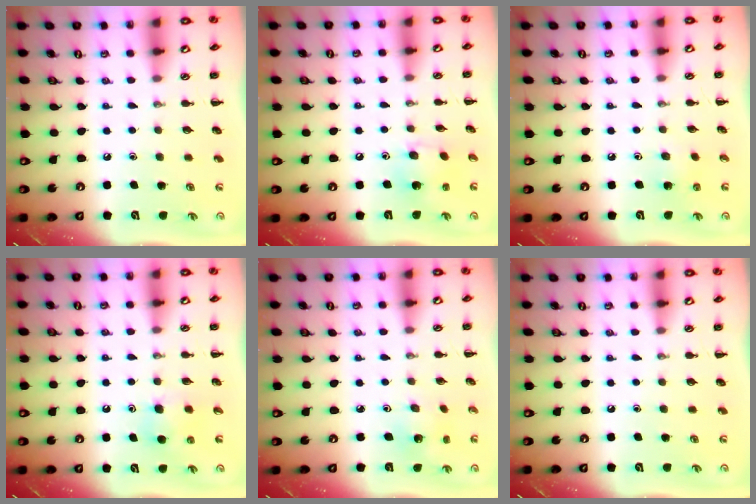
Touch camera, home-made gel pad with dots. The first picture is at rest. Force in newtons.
{"total": 4.8, "press": 4.7, "slide": 1.0}
{"total": 3.6, "press": 3.4, "slide": 1.1}
{"total": 6.1, "press": 5.8, "slide": 1.7}
{"total": 2.6, "press": 2.4, "slide": 0.9}
{"total": 0.0}